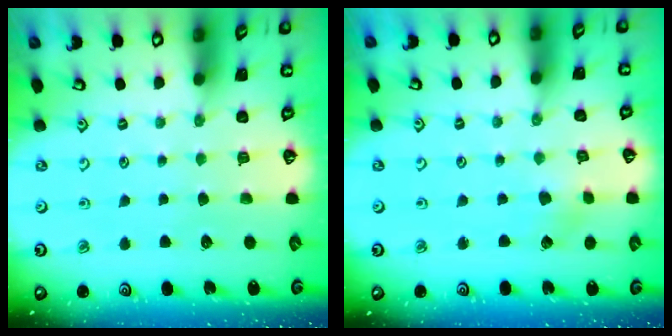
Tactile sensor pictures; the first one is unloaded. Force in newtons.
{"total": 2.3, "press": 2.3, "slide": 0.4}